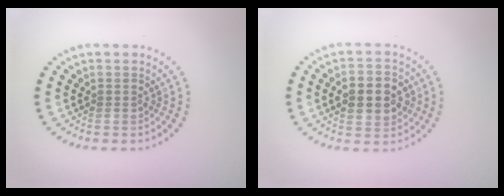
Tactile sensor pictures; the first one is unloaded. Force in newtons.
{"total": 5.2, "press": 5.2, "slide": 0.2}